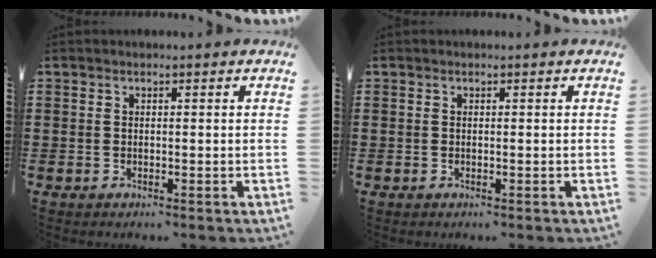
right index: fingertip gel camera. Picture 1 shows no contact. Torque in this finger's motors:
{"motor_torque": [0.03, 0.03, 0.00, 0.00]}